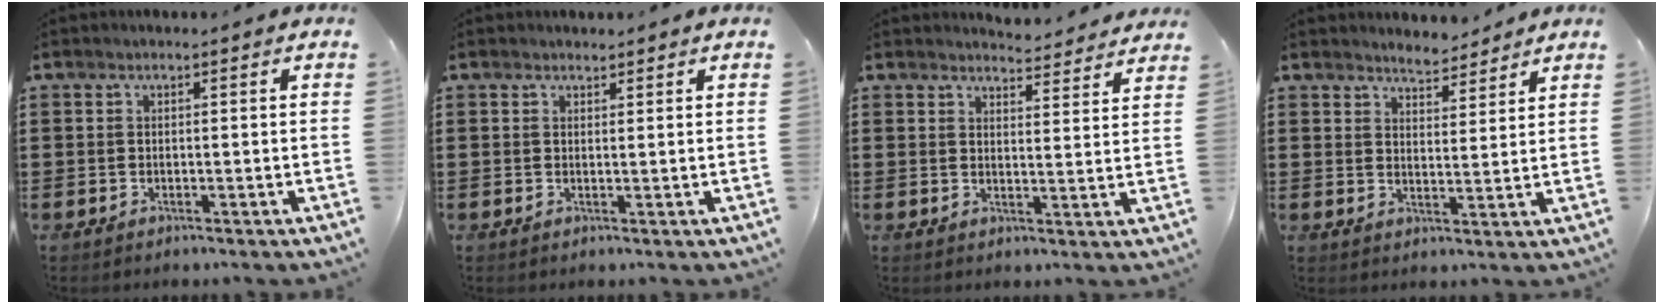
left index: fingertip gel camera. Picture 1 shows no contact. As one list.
[{"total": 0.9, "force": [0.9, 0.1, -0.2], "torque": [0.001, 0.000, 0.018]}, {"total": 4.1, "force": [4.1, 0.2, 0.3], "torque": [-0.009, -0.024, 0.074]}, {"total": 3.6, "force": [3.6, 0.3, 0.0], "torque": [-0.011, -0.013, 0.067]}]